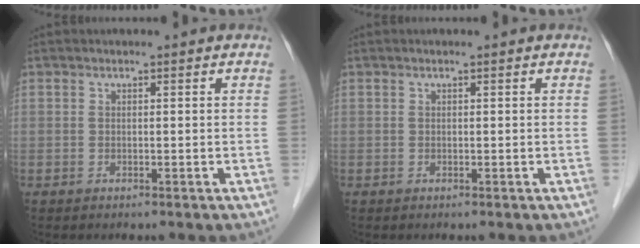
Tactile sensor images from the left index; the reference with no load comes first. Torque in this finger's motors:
{"motor_torque": [0.16, -0.07, 0.01, -0.01]}